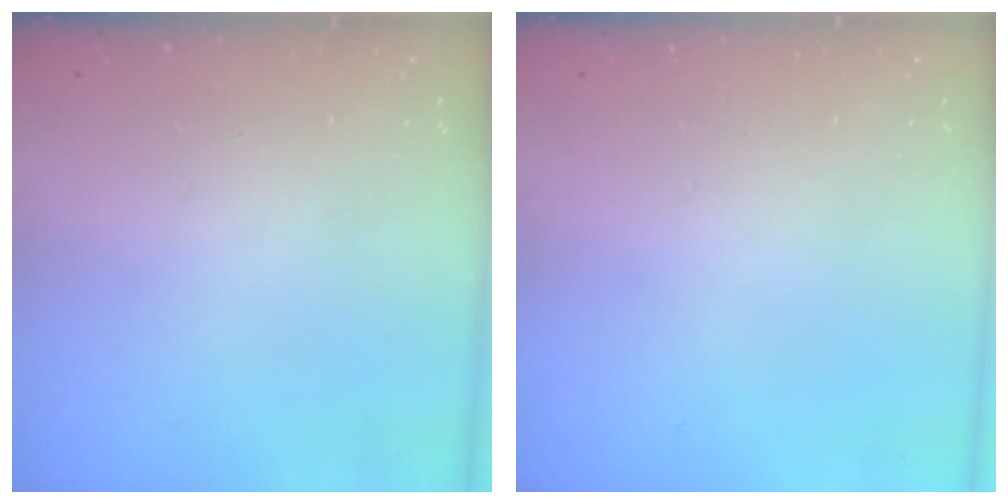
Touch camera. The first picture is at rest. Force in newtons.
{"total": 0.0}